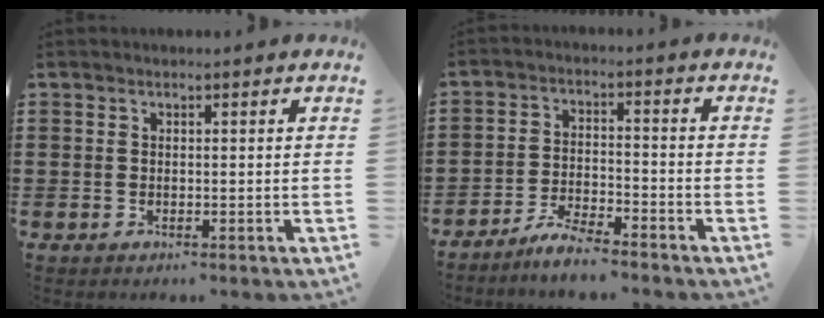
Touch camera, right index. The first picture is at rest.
{"total": 4.6, "force": [-4.4, 0.2, 1.3], "torque": [-0.031, 0.005, -0.088]}